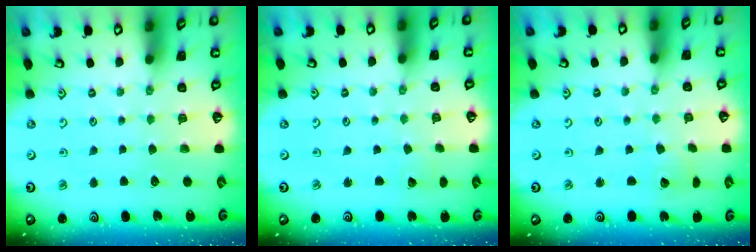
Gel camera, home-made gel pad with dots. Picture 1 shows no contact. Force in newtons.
{"total": 1.4, "press": 1.4, "slide": 0.1}
{"total": 2.8, "press": 2.8, "slide": 0.2}